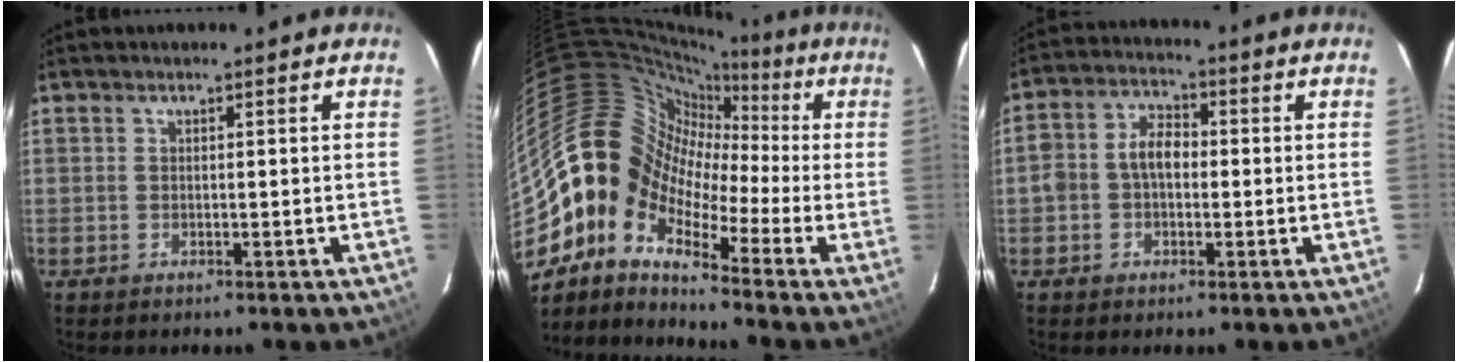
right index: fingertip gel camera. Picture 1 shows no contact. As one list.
[{"total": 13.0, "force": [-3.7, 9.7, 7.7], "torque": [-0.125, 0.015, -0.102]}, {"total": 6.3, "force": [-0.6, 4.5, 4.4], "torque": [-0.084, 0.021, -0.010]}]